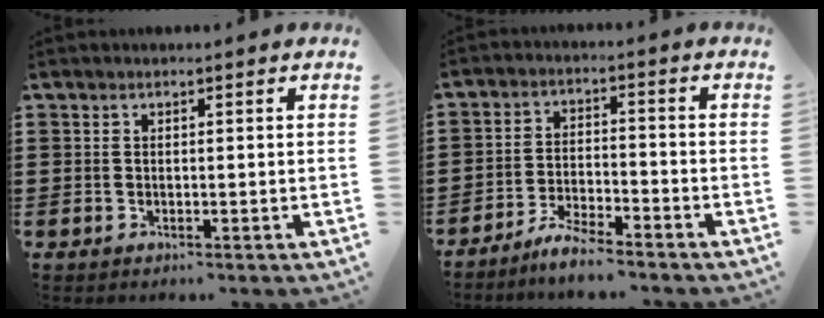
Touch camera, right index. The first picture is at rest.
{"total": 4.6, "force": [-4.4, 0.2, 1.3], "torque": [-0.031, 0.005, -0.088]}